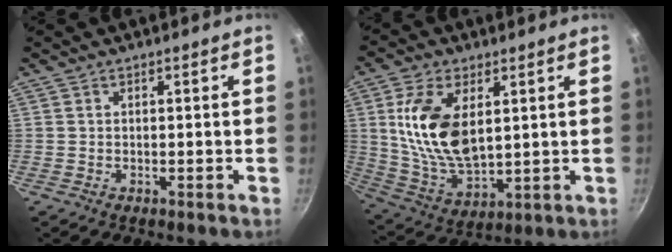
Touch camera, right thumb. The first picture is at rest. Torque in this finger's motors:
{"motor_torque": [0.93, 1.08, 1.92, 0.40, 0.53]}